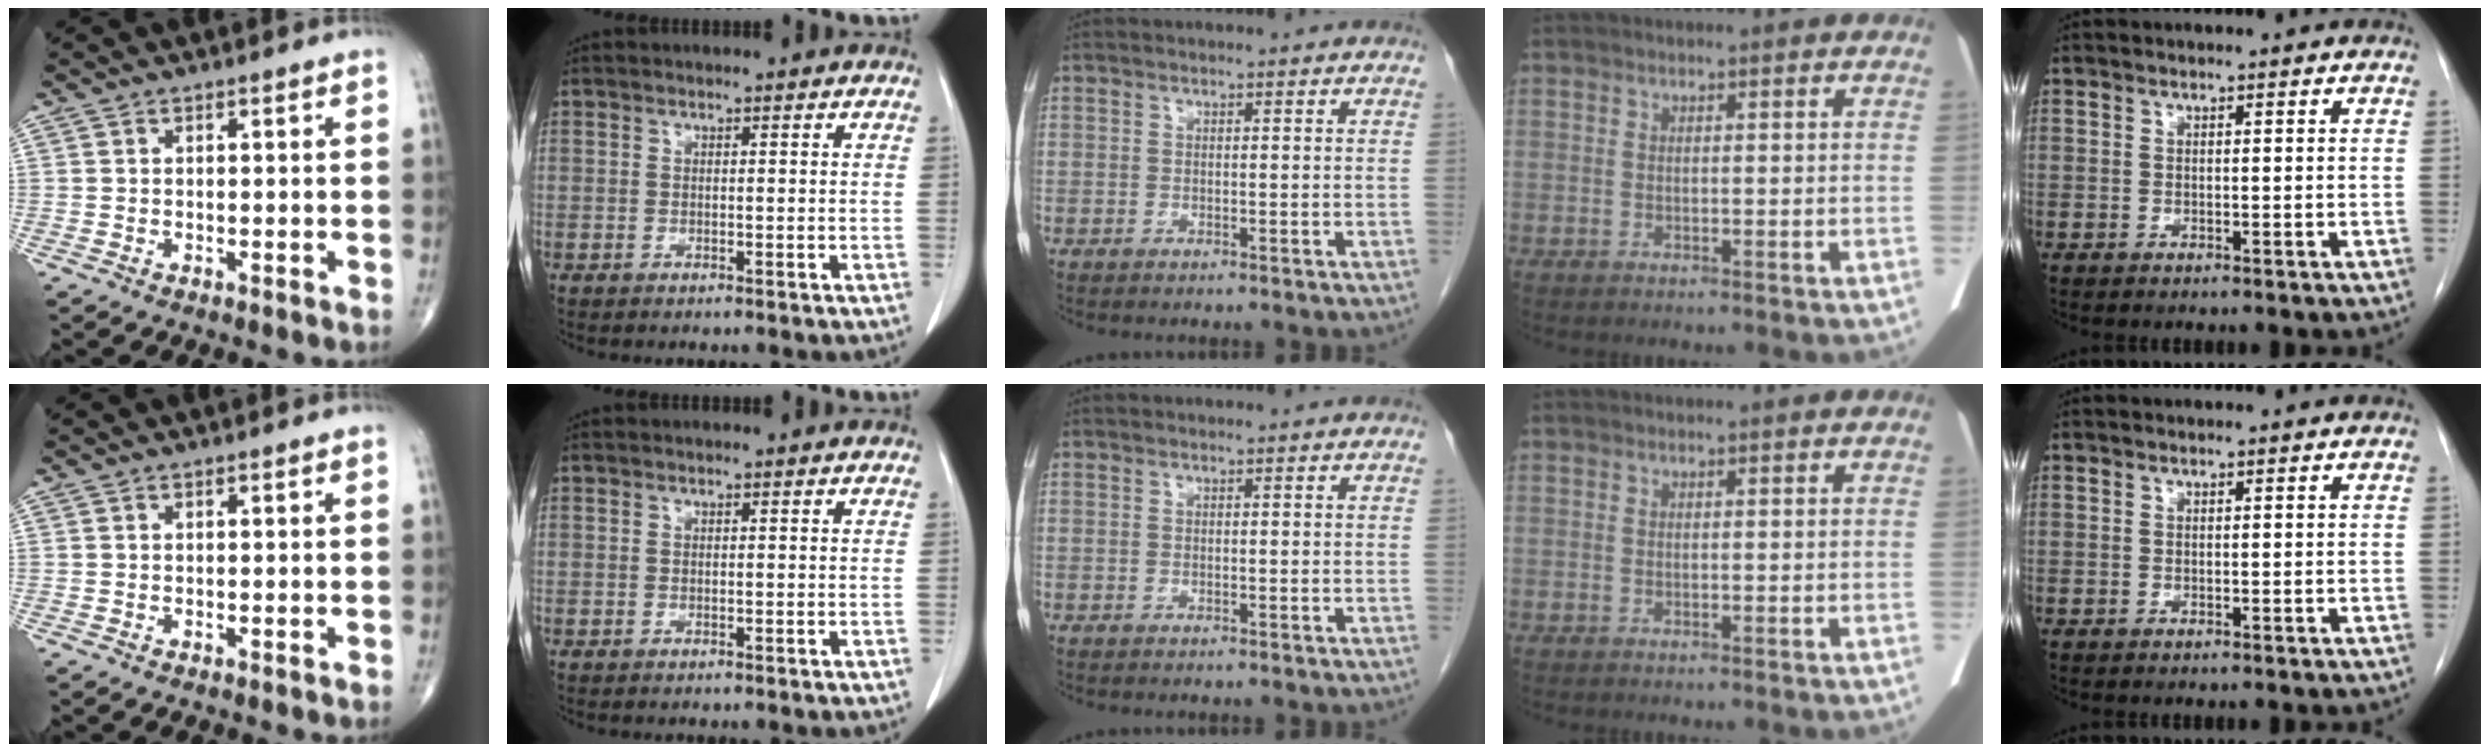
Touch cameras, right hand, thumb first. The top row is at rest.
{}